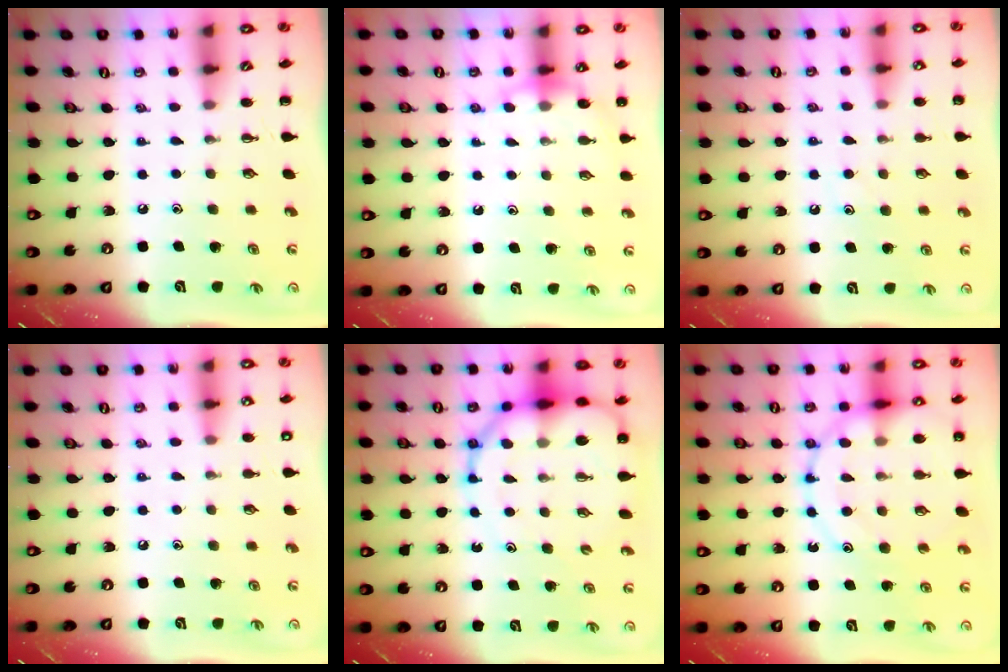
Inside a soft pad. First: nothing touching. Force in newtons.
{"total": 7.1, "press": 6.9, "slide": 1.6}
{"total": 8.0, "press": 8.0, "slide": 1.0}
{"total": 7.9, "press": 7.5, "slide": 2.5}
{"total": 13.3, "press": 12.8, "slide": 3.7}
{"total": 17.1, "press": 17.0, "slide": 2.3}